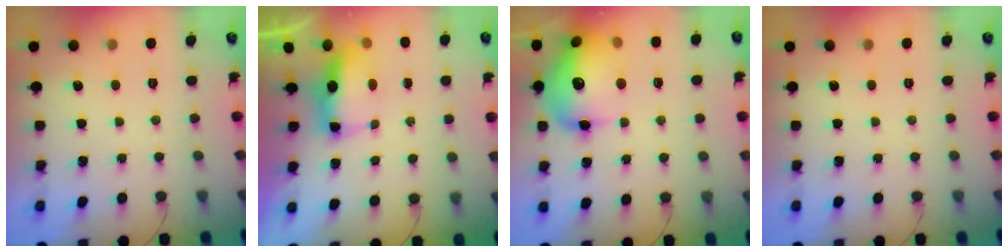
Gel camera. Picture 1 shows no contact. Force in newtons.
{"total": 7.1, "press": 7.0, "slide": 1.1}
{"total": 20.1, "press": 20.0, "slide": 2.5}
{"total": 0.0}